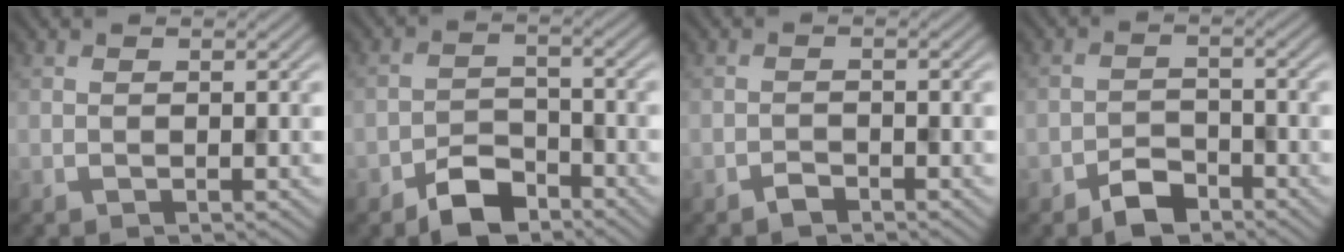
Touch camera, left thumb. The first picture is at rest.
{"total": 5.3, "force": [-3.9, 2.6, 2.6], "torque": [-0.041, 0.000, -0.081]}
{"total": 1.3, "force": [-1.1, 0.5, 0.5], "torque": [-0.007, 0.001, -0.023]}
{"total": 3.7, "force": [-2.7, 1.9, 1.7], "torque": [-0.026, 0.001, -0.060]}